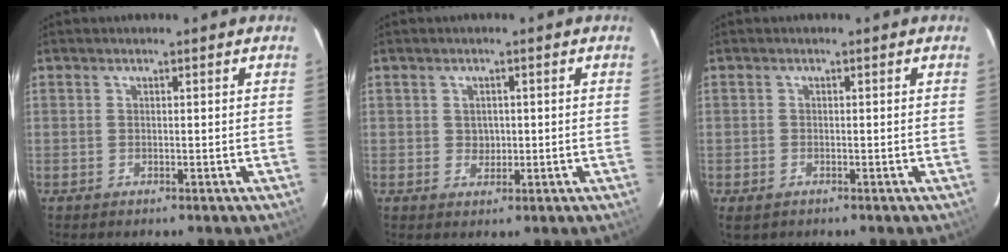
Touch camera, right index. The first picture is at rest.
{"total": 2.1, "force": [0.3, 1.9, 0.7], "torque": [-0.008, 0.005, 0.008]}
{"total": 1.9, "force": [-1.1, 1.3, 0.9], "torque": [-0.017, -0.006, -0.021]}